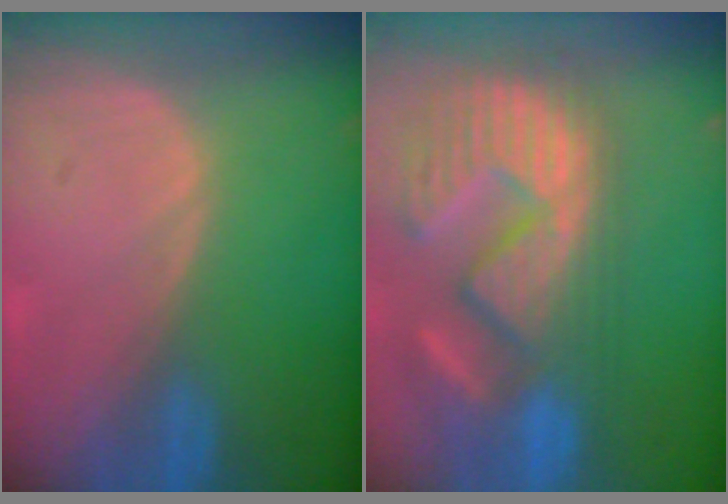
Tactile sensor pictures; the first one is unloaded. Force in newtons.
{"total": 14.4, "press": 12.2, "slide": 7.6}